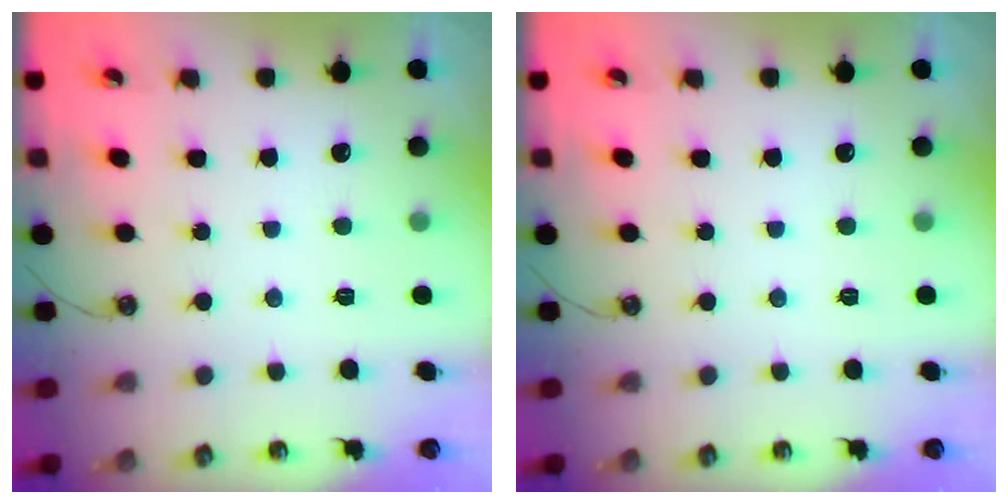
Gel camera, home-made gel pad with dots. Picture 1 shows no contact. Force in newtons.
{"total": 0.0}